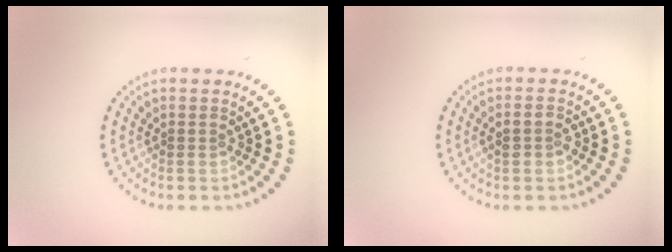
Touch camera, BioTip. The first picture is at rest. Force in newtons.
{"total": 1.5, "press": 1.5, "slide": 0.4}